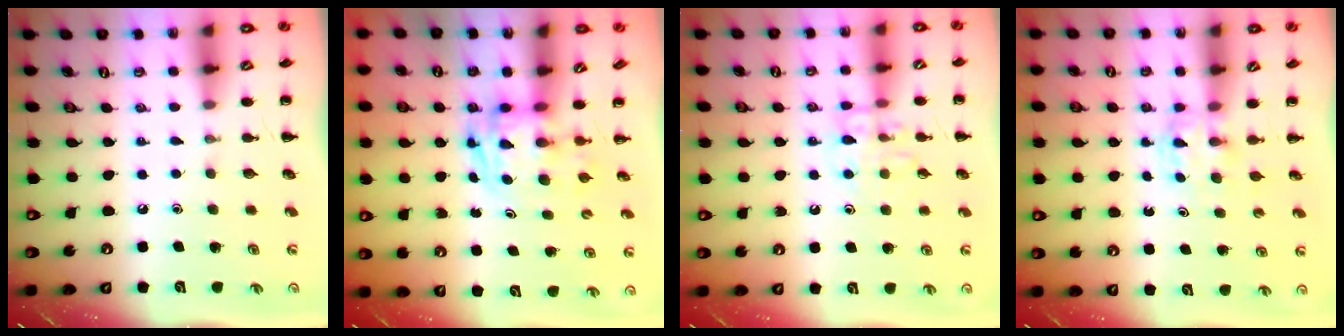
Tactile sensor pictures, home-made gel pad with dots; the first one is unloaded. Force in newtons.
{"total": 2.7, "press": 2.6, "slide": 0.5}
{"total": 9.8, "press": 9.8, "slide": 0.6}
{"total": 2.6, "press": 2.4, "slide": 1.1}